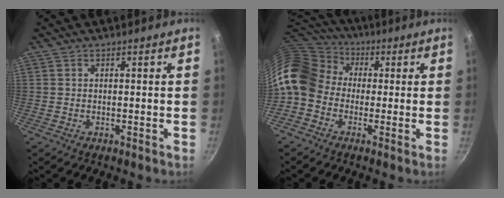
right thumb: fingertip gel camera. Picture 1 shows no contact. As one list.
[{"total": 15.9, "force": [0.4, 13.0, 9.2], "torque": [-0.173, 0.042, -0.014]}]